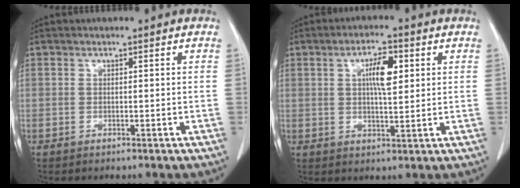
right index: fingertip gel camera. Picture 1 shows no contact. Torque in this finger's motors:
{"motor_torque": [0.28, 0.22, 0.14, 0.06]}